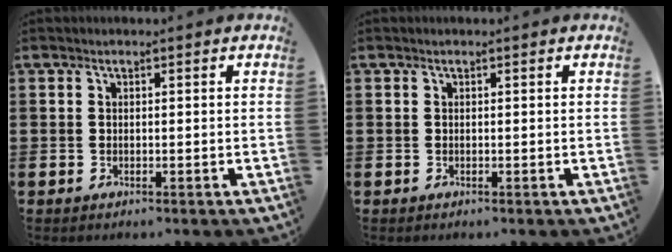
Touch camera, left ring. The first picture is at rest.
{"total": 0.0}